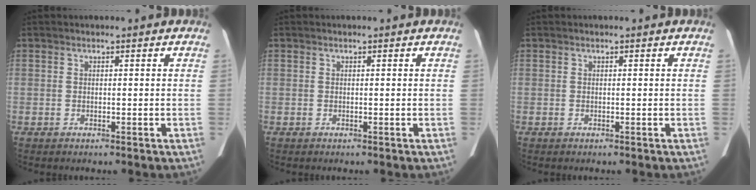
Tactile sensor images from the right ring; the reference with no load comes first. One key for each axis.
{"total": 0.0}
{"total": 0.0}